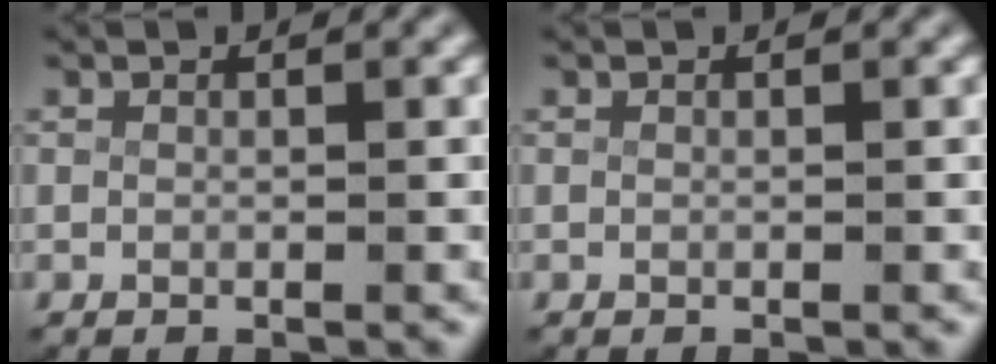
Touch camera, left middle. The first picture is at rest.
{"total": 0.0}